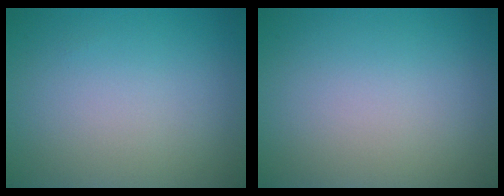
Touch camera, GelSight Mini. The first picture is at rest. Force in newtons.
{"total": 0.0}